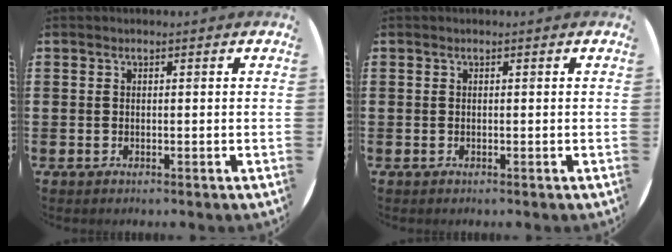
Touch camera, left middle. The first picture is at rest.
{"total": 0.0}